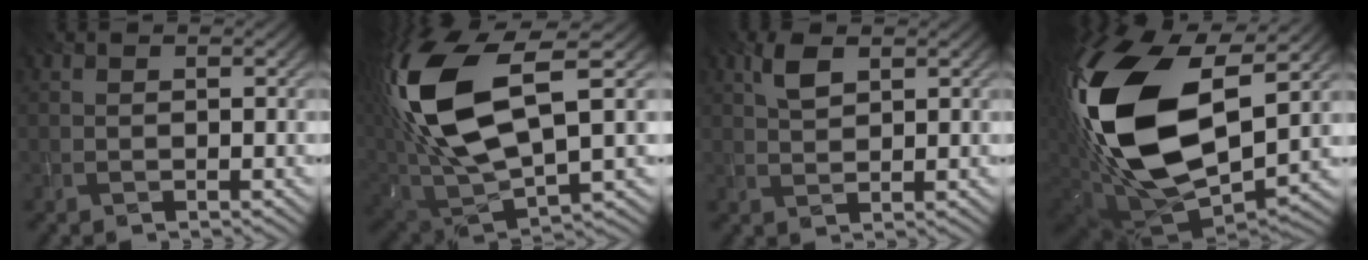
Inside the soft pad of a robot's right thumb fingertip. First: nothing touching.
{"total": 16.9, "force": [3.7, 8.6, 14.1], "torque": [-0.335, 0.005, 0.076]}
{"total": 3.0, "force": [1.6, 1.3, 2.2], "torque": [-0.053, 0.004, 0.033]}
{"total": 20.3, "force": [3.2, 12.1, 16.0], "torque": [-0.384, -0.025, 0.064]}